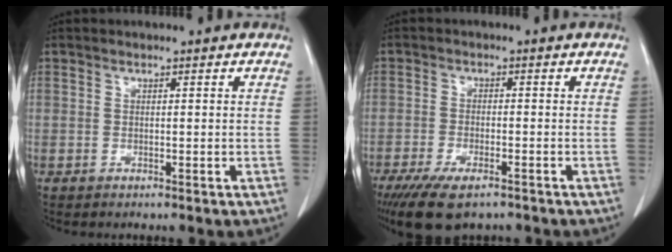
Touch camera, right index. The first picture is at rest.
{"total": 8.9, "force": [-6.4, 2.8, 5.5], "torque": [-0.092, -0.017, -0.103]}